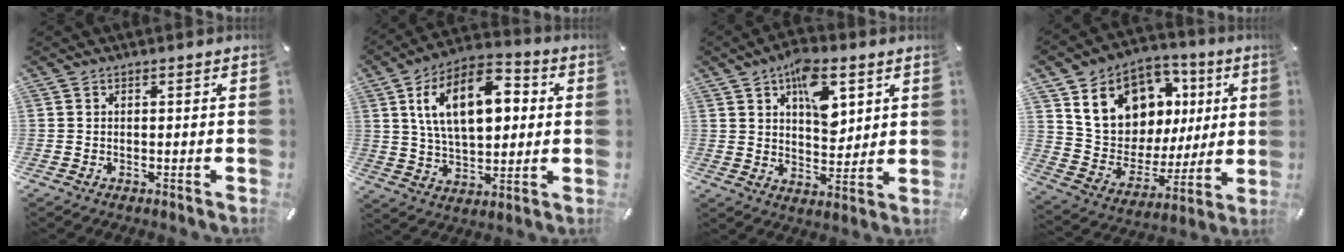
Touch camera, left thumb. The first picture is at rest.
{"total": 18.2, "force": [5.4, 10.4, 13.9], "torque": [-0.261, 0.000, 0.088]}
{"total": 11.9, "force": [5.6, 6.8, 8.1], "torque": [-0.106, -0.022, 0.095]}
{"total": 17.1, "force": [7.0, 13.6, 7.6], "torque": [-0.130, -0.035, 0.142]}